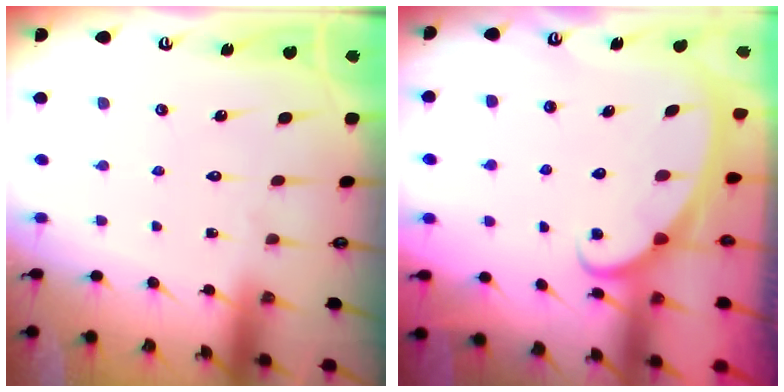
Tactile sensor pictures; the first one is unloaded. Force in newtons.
{"total": 2.5, "press": 2.5, "slide": 0.3}